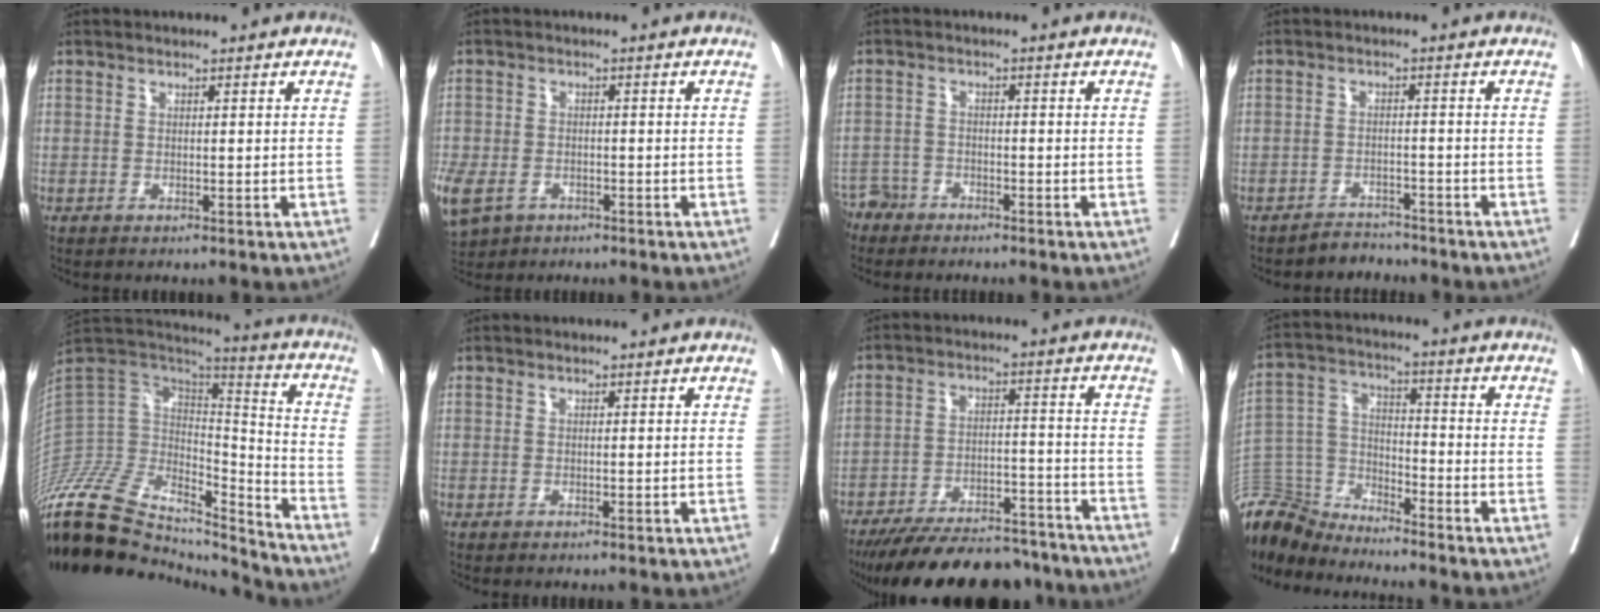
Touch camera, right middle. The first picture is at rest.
{"total": 14.0, "force": [-6.9, 10.0, 6.9], "torque": [-0.213, -0.016, -0.106]}
{"total": 3.6, "force": [-3.4, 1.4, -0.3], "torque": [0.005, -0.002, -0.066]}
{"total": 2.7, "force": [-2.4, 0.8, -0.8], "torque": [0.013, -0.003, -0.039]}
{"total": 35.3, "force": [-29.8, 11.7, 14.8], "torque": [-0.362, -0.025, -0.479]}
{"total": 0.0}
{"total": 20.5, "force": [-18.2, 5.5, 7.9], "torque": [-0.127, -0.001, -0.262]}
{"total": 11.6, "force": [-11.5, 1.6, 0.5], "torque": [-0.013, 0.026, -0.229]}